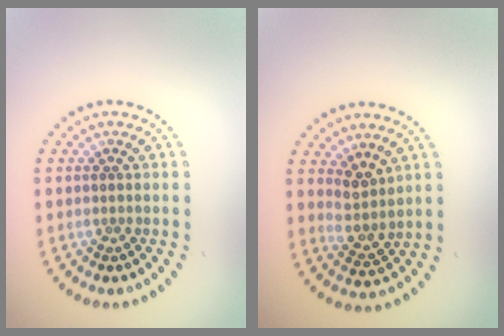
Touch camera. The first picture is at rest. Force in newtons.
{"total": 2.4, "press": 1.8, "slide": 1.5}